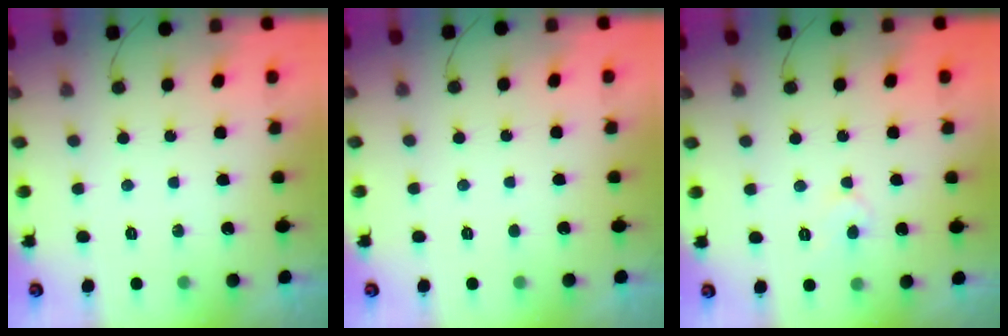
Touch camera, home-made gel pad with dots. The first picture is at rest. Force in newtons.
{"total": 1.6, "press": 1.6, "slide": 0.2}
{"total": 4.4, "press": 4.4, "slide": 0.3}